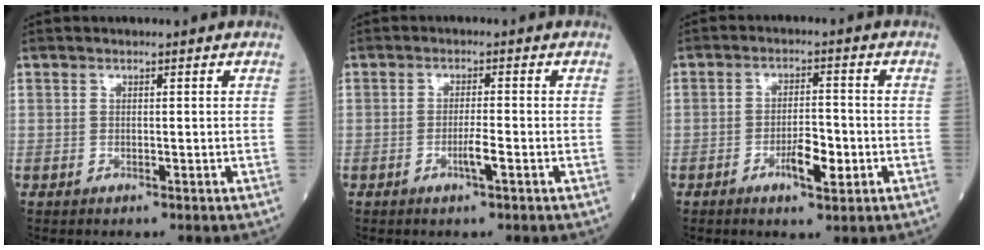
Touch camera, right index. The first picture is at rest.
{"total": 2.6, "force": [-1.1, 0.0, 2.4], "torque": [-0.045, -0.002, -0.021]}
{"total": 5.2, "force": [-1.9, 1.5, 4.6], "torque": [-0.078, 0.000, -0.030]}